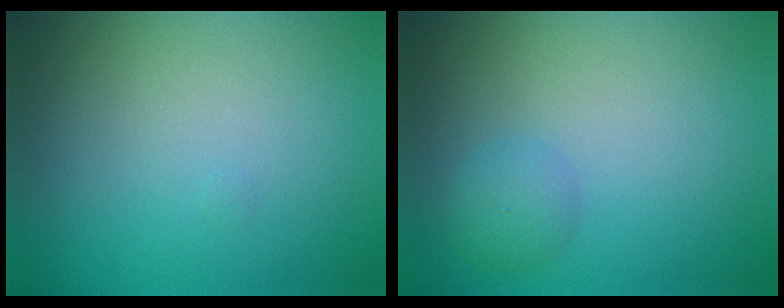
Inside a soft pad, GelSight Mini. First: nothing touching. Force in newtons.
{"total": 1.9, "press": 1.9, "slide": 0.1}